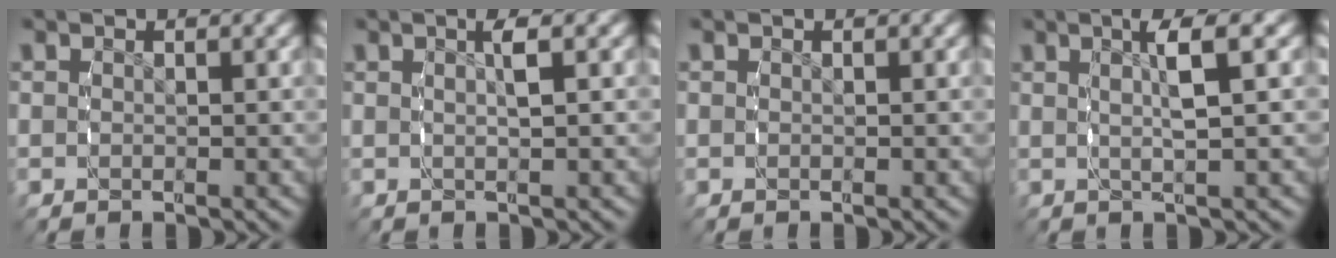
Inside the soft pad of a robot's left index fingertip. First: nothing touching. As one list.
[{"total": 1.6, "force": [0.6, -0.1, 1.4], "torque": [-0.024, 0.001, 0.013]}, {"total": 0.0}, {"total": 3.3, "force": [1.4, 0.0, 2.9], "torque": [-0.050, 0.006, 0.024]}]